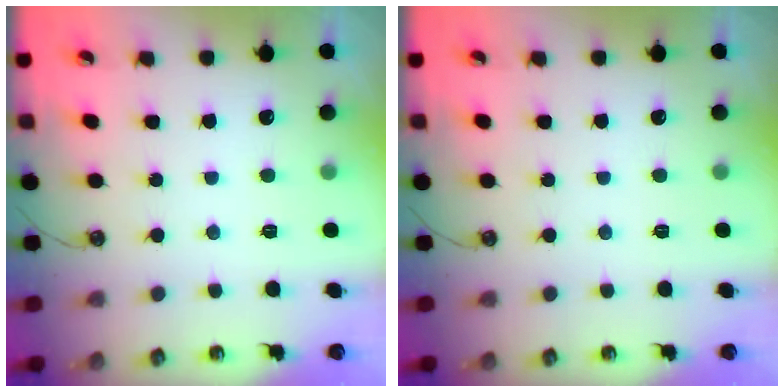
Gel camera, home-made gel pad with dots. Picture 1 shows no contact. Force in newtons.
{"total": 0.0}